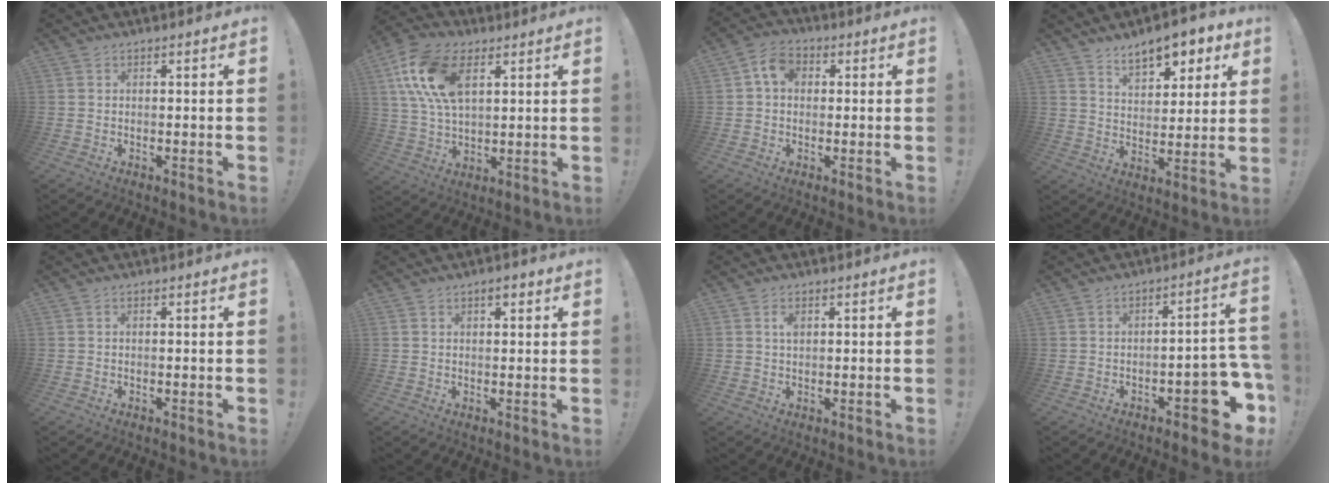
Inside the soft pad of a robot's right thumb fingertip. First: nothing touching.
{"total": 17.2, "force": [6.7, 10.2, 12.1], "torque": [-0.243, -0.012, 0.124]}
{"total": 6.9, "force": [1.7, 5.1, 4.4], "torque": [-0.076, 0.009, 0.034]}
{"total": 10.8, "force": [7.4, 5.2, 5.9], "torque": [-0.079, -0.046, 0.132]}
{"total": 0.6, "force": [-0.4, 0.1, 0.4], "torque": [-0.009, 0.002, -0.006]}
{"total": 2.5, "force": [1.3, 1.1, 1.8], "torque": [-0.030, 0.002, 0.021]}
{"total": 2.2, "force": [0.7, 1.2, 1.7], "torque": [-0.021, -0.003, 0.008]}
{"total": 11.3, "force": [-5.8, 4.0, 8.8], "torque": [-0.089, 0.033, -0.090]}